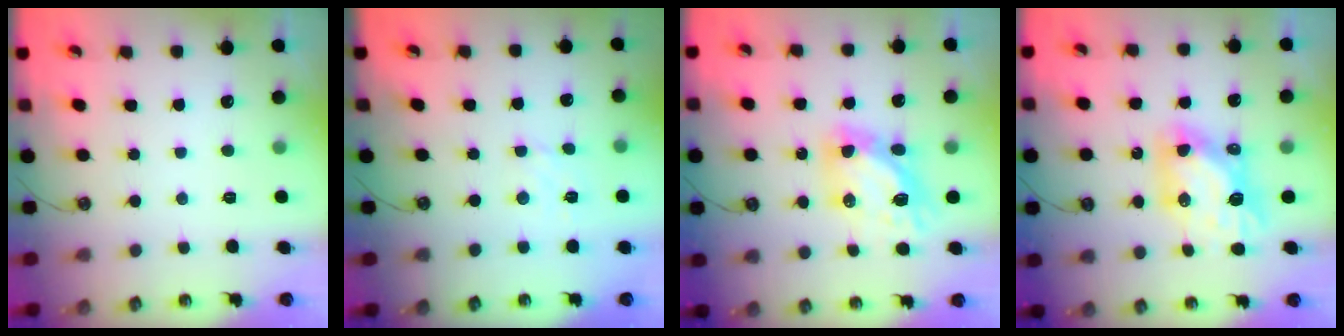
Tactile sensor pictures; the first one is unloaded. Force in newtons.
{"total": 2.5, "press": 2.4, "slide": 0.5}
{"total": 10.4, "press": 10.3, "slide": 1.0}
{"total": 9.1, "press": 9.1, "slide": 1.1}